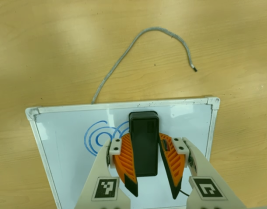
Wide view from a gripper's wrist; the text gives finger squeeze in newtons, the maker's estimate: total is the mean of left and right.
{"total": 10.9, "left": 12.2, "right": 9.6}